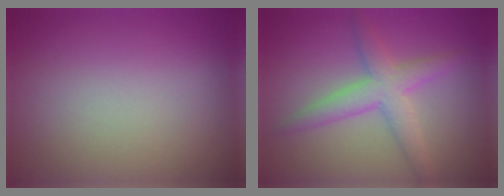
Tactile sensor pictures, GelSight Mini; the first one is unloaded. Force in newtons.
{"total": 3.9, "press": 3.9, "slide": 0.1}